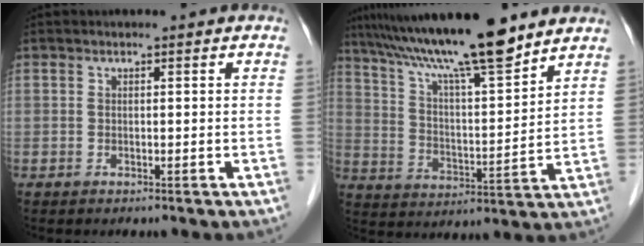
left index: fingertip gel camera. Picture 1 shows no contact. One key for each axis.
{"total": 17.4, "fx": 14.2, "fy": 1.0, "fz": 10.0, "tx": -0.170, "ty": 0.013, "tz": 0.239}